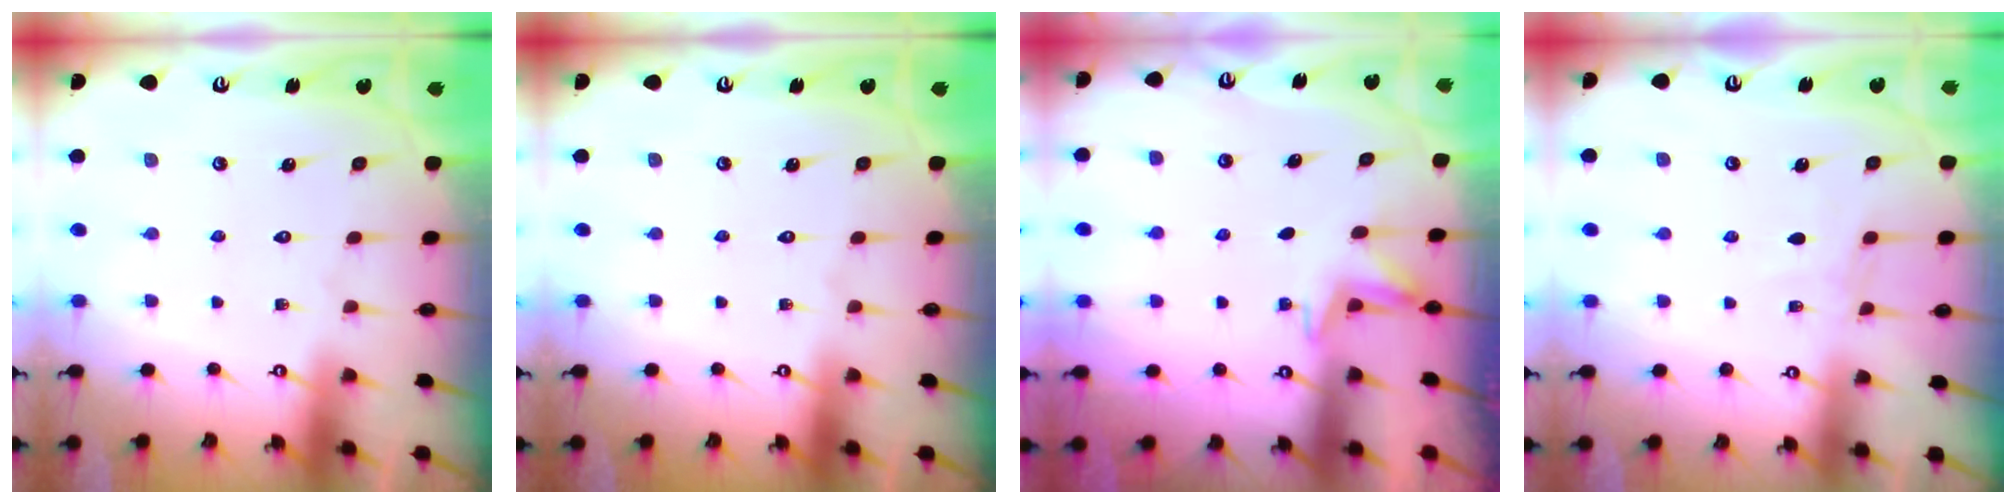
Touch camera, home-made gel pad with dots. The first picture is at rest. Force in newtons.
{"total": 0.0}
{"total": 2.4, "press": 2.1, "slide": 1.2}
{"total": 4.0, "press": 4.0, "slide": 0.5}